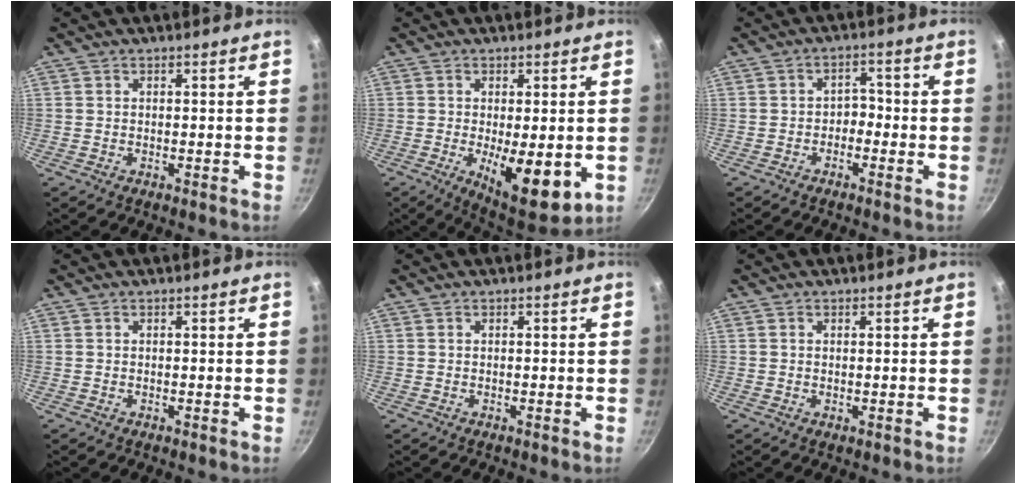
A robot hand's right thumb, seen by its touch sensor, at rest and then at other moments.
{"total": 12.3, "force": [-2.7, 4.7, 11.0], "torque": [-0.152, -0.025, -0.025]}
{"total": 3.1, "force": [-1.4, 2.2, 1.7], "torque": [-0.005, 0.023, -0.033]}
{"total": 0.0}
{"total": 0.0}
{"total": 0.0}